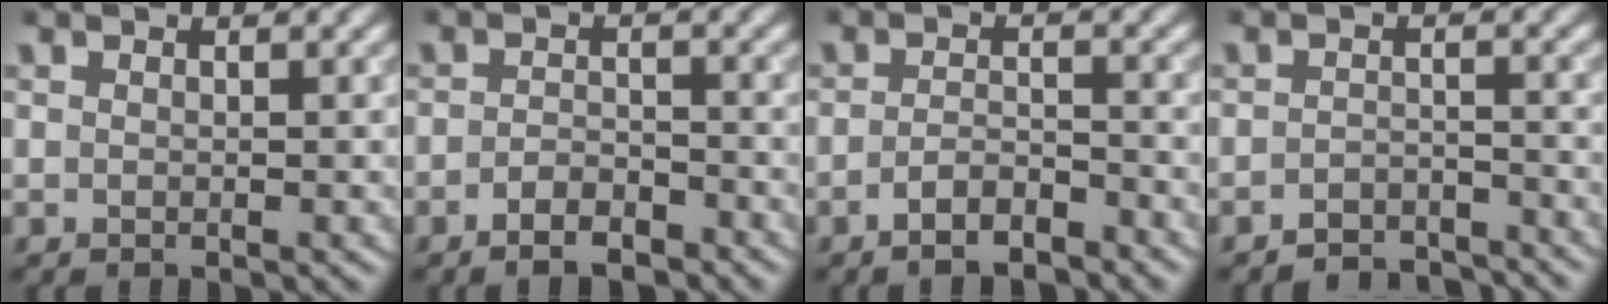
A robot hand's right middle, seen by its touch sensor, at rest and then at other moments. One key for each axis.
{"total": 2.7, "fx": -2.0, "fy": 1.0, "fz": 1.5, "tx": -0.024, "ty": 0.003, "tz": -0.036}
{"total": 2.7, "fx": -2.1, "fy": 0.7, "fz": 1.6, "tx": -0.028, "ty": 0.004, "tz": -0.040}
{"total": 3.6, "fx": -3.5, "fy": 0.8, "fz": 0.5, "tx": -0.004, "ty": 0.003, "tz": -0.057}